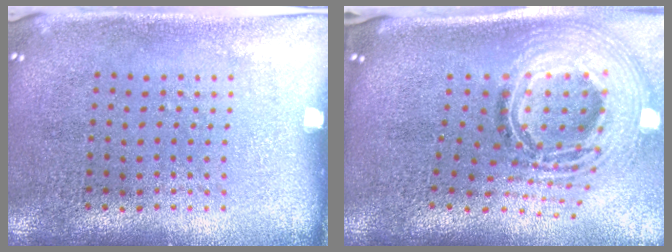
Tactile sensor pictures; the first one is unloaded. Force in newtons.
{"total": 2.9, "press": 2.0, "slide": 2.0}